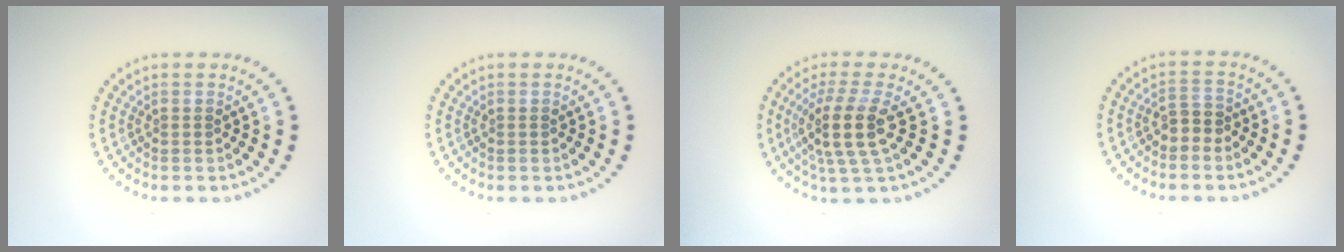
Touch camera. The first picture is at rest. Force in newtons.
{"total": 0.0}
{"total": 4.3, "press": 3.4, "slide": 2.5}
{"total": 1.8, "press": 1.6, "slide": 0.8}